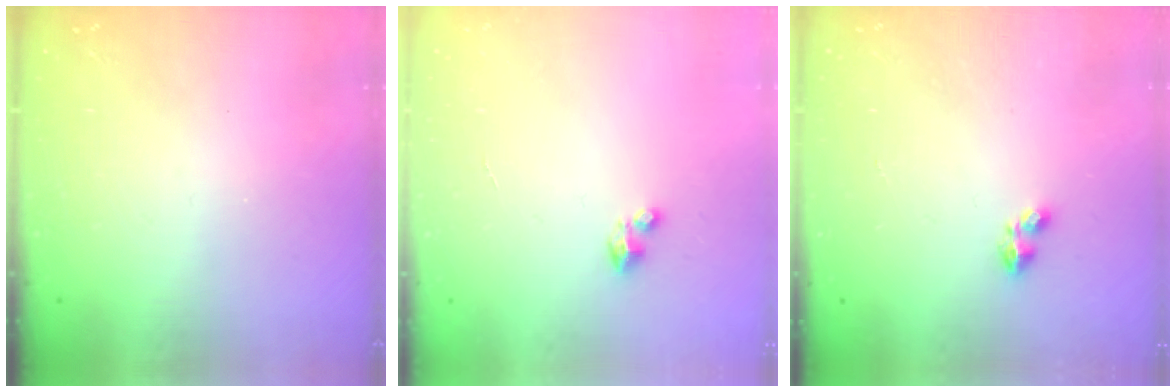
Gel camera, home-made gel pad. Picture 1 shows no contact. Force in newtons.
{"total": 2.0, "press": 2.0, "slide": 0.2}
{"total": 2.2, "press": 2.2, "slide": 0.4}